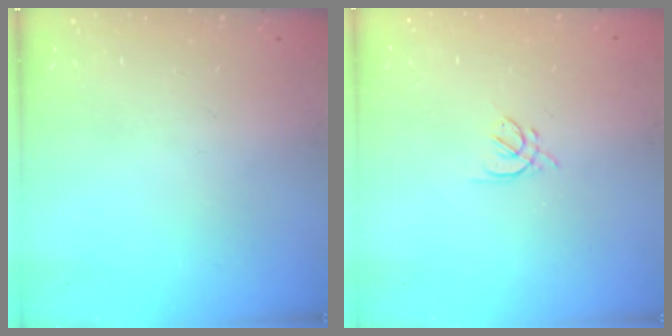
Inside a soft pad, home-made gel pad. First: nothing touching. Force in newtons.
{"total": 2.8, "press": 2.8, "slide": 0.7}